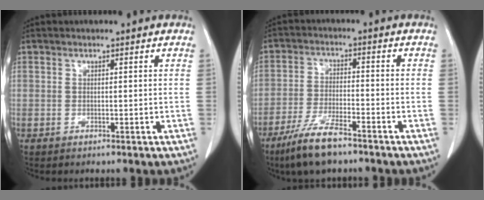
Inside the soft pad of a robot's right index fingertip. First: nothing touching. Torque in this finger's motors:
{"motor_torque": [0.65, -0.70, 0.33, 0.13]}